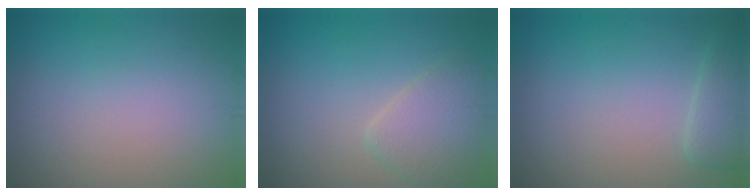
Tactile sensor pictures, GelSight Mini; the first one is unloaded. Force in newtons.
{"total": 3.0, "press": 3.0, "slide": 0.2}
{"total": 2.1, "press": 2.1, "slide": 0.2}